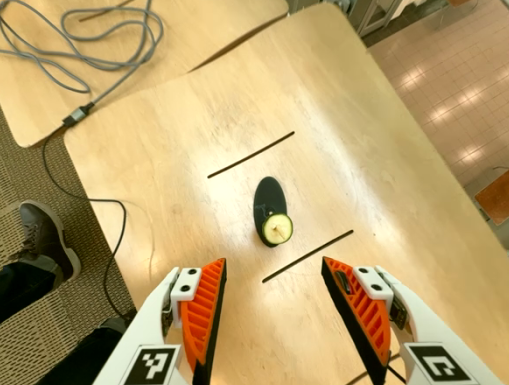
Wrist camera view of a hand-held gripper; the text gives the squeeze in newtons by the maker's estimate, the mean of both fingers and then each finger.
{"total": 0.5, "left": 0.3, "right": 0.8}